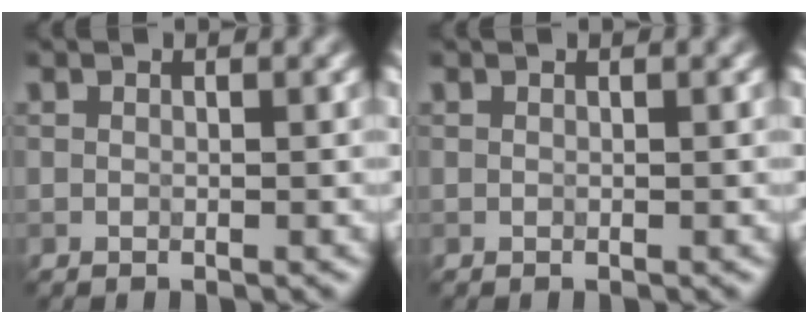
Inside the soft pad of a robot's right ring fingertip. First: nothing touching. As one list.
[{"total": 0.0}]